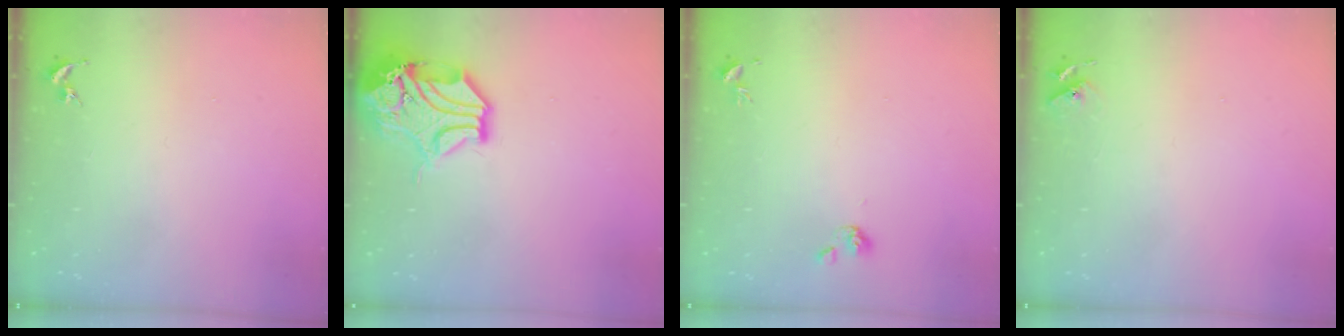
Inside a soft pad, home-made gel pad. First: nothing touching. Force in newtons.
{"total": 15.9, "press": 15.7, "slide": 2.2}
{"total": 4.7, "press": 4.5, "slide": 1.3}
{"total": 5.8, "press": 5.8, "slide": 0.7}